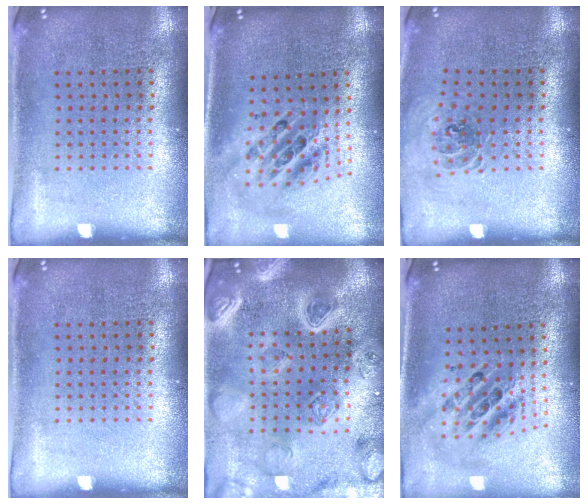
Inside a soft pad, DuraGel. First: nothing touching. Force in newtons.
{"total": 2.2, "press": 1.6, "slide": 1.4}
{"total": 0.9, "press": 0.8, "slide": 0.2}
{"total": 0.0}
{"total": 4.9, "press": 4.2, "slide": 2.5}
{"total": 2.2, "press": 1.6, "slide": 1.4}